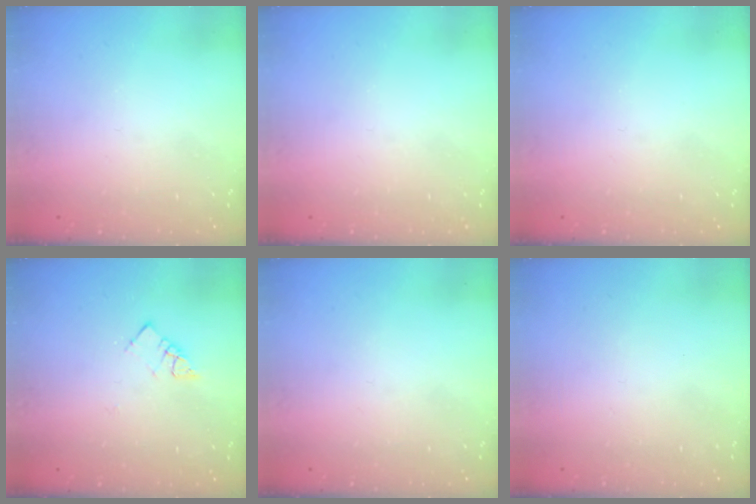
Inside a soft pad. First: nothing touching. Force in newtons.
{"total": 0.0}
{"total": 0.0}
{"total": 4.2, "press": 4.2, "slide": 0.4}
{"total": 0.0}
{"total": 1.6, "press": 1.6, "slide": 0.1}